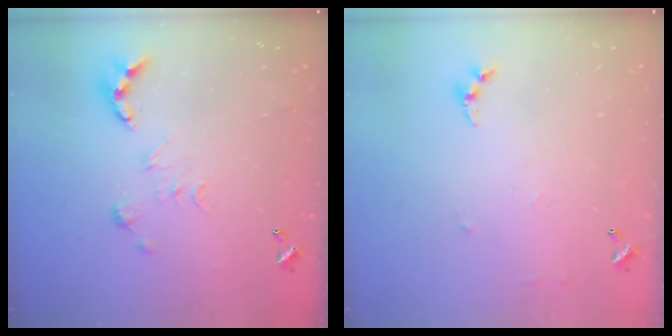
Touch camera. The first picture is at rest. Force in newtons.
{"total": 6.5, "press": 6.5, "slide": 0.8}